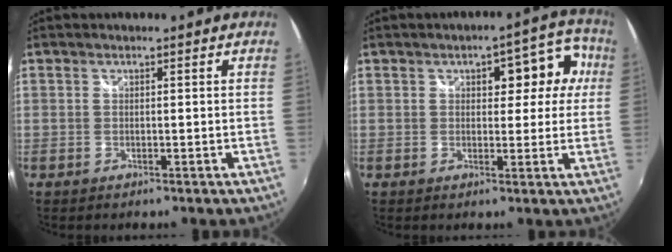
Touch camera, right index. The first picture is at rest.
{"total": 8.0, "force": [1.6, 4.6, 6.3], "torque": [-0.085, 0.027, 0.021]}